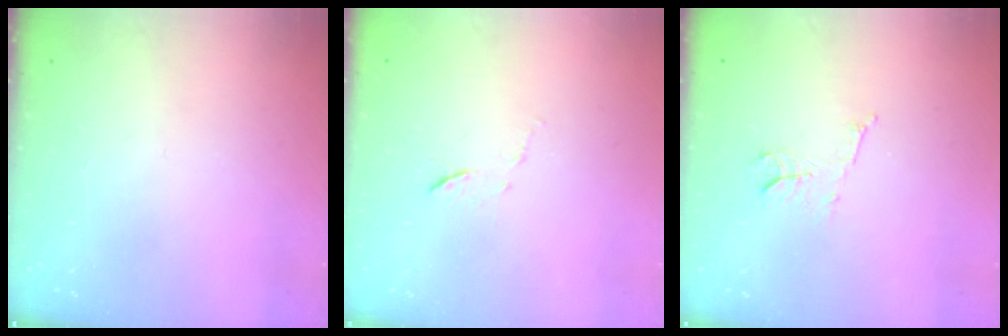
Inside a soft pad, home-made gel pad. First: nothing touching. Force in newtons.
{"total": 5.3, "press": 5.2, "slide": 0.4}
{"total": 6.0, "press": 6.0, "slide": 0.5}